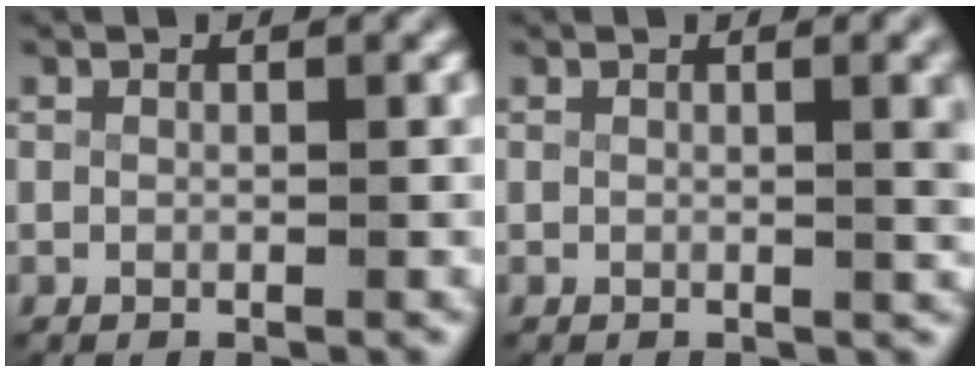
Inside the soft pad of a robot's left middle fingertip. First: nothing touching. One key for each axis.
{"total": 2.4, "fx": 0.6, "fy": 0.5, "fz": 2.2, "tx": -0.016, "ty": 0.001, "tz": 0.010}